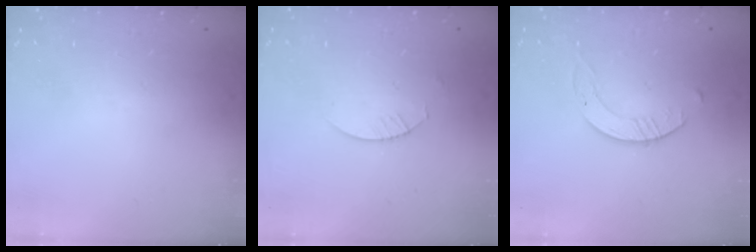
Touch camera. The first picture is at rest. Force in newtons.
{"total": 1.8, "press": 1.8, "slide": 0.2}
{"total": 2.6, "press": 2.6, "slide": 0.3}